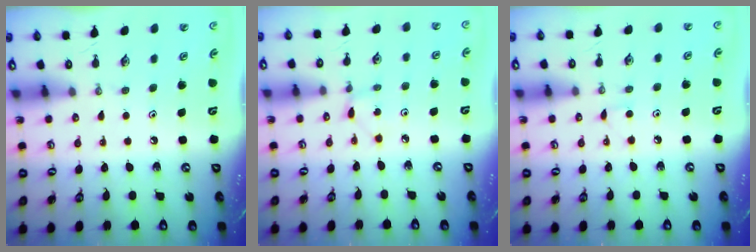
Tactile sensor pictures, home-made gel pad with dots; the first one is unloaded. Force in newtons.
{"total": 0.8, "press": 0.8, "slide": 0.1}
{"total": 2.9, "press": 2.9, "slide": 0.4}